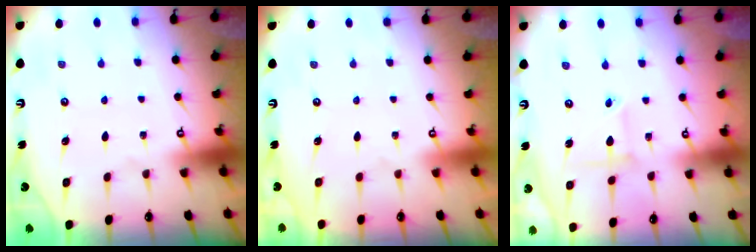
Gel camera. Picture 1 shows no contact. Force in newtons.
{"total": 0.0}
{"total": 2.8, "press": 2.8, "slide": 0.3}